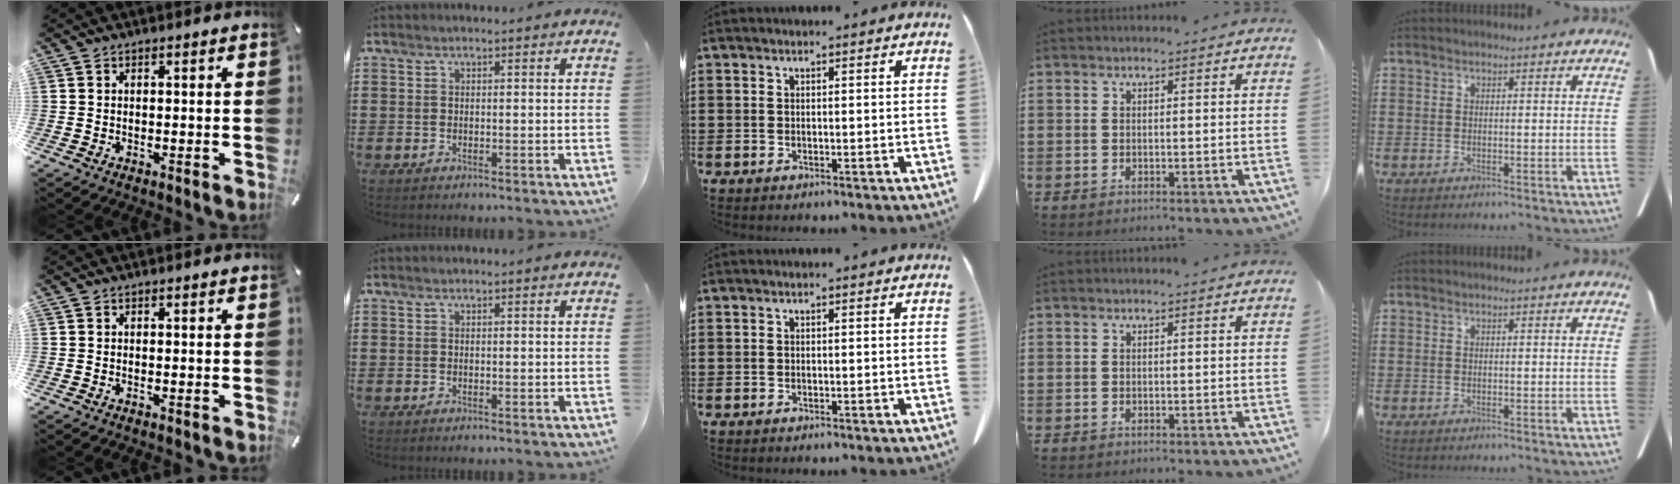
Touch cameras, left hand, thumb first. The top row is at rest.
{}